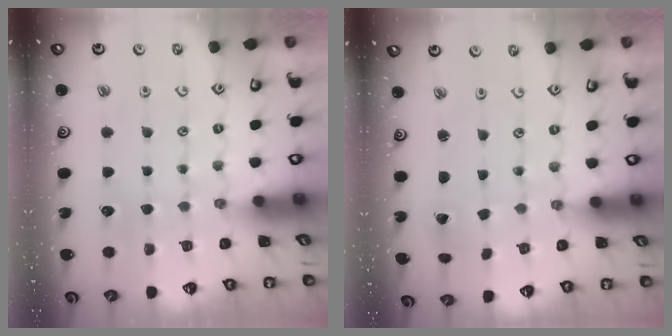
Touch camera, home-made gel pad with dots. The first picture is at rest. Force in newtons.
{"total": 0.0}